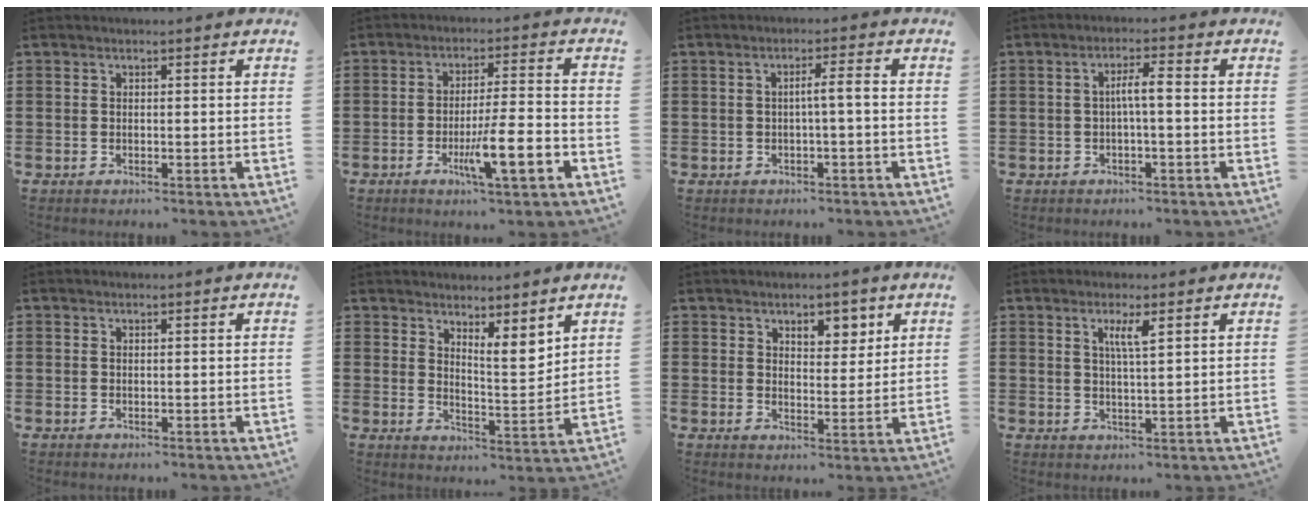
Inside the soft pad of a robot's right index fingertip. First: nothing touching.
{"total": 8.6, "force": [-3.6, 1.0, 7.7], "torque": [-0.127, -0.002, -0.060]}
{"total": 2.7, "force": [-0.5, -0.1, 2.6], "torque": [-0.046, -0.001, -0.012]}
{"total": 3.2, "force": [-0.4, 0.3, 3.1], "torque": [-0.059, 0.003, -0.011]}
{"total": 0.0}
{"total": 4.9, "force": [4.3, 1.0, 2.1], "torque": [-0.038, -0.023, 0.074]}
{"total": 4.3, "force": [2.9, 2.5, 2.1], "torque": [-0.027, 0.001, 0.046]}
{"total": 3.2, "force": [1.4, 0.4, 2.9], "torque": [-0.060, 0.002, 0.020]}